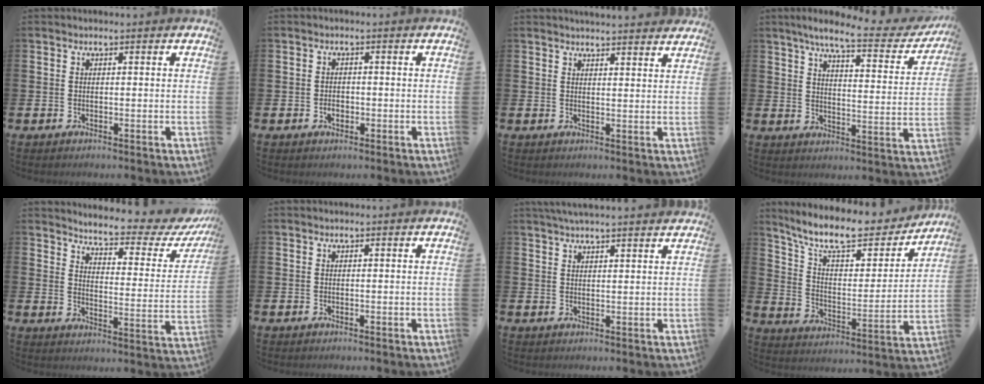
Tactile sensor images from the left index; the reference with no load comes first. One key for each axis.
{"total": 1.6, "fx": -0.5, "fy": 1.1, "fz": 0.9, "tx": -0.016, "ty": 0.003, "tz": -0.012}
{"total": 3.0, "fx": 3.0, "fy": -0.2, "fz": -0.1, "tx": 0.000, "ty": -0.020, "tz": 0.054}
{"total": 7.3, "fx": 6.2, "fy": 0.9, "fz": 3.8, "tx": -0.076, "ty": -0.041, "tz": 0.096}
{"total": 5.0, "fx": 4.6, "fy": 0.8, "fz": 1.9, "tx": -0.052, "ty": -0.041, "tz": 0.068}
{"total": 0.0}
{"total": 3.4, "fx": 3.3, "fy": -0.2, "fz": 0.8, "tx": -0.018, "ty": -0.010, "tz": 0.059}
{"total": 11.2, "fx": 9.6, "fy": 3.2, "fz": 4.8, "tx": -0.119, "ty": -0.060, "tz": 0.165}